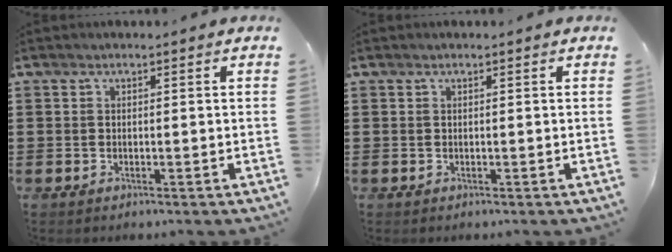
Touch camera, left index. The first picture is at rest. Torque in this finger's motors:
{"motor_torque": [-0.02, 0.02, 0.00, 0.00]}